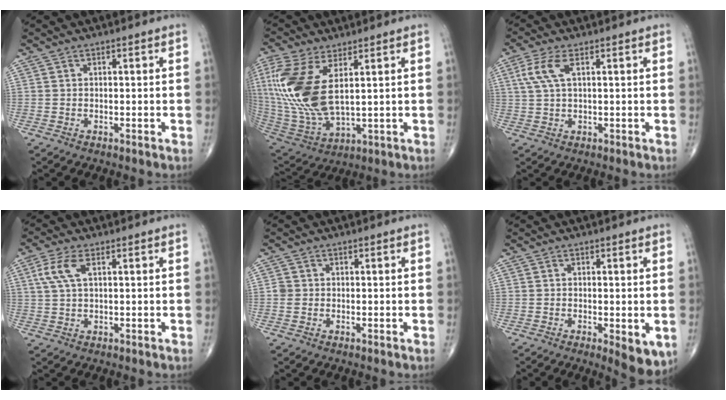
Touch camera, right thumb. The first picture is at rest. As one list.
[{"total": 18.7, "force": [4.7, 8.7, 15.9], "torque": [-0.366, -0.023, 0.101]}, {"total": 5.2, "force": [1.8, 1.9, 4.6], "torque": [-0.119, 0.010, 0.040]}, {"total": 5.2, "force": [1.7, 2.2, 4.4], "torque": [-0.110, 0.010, 0.037]}, {"total": 1.3, "force": [-0.1, 1.3, 0.4], "torque": [-0.002, 0.003, -0.001]}, {"total": 6.1, "force": [-1.9, 2.1, 5.5], "torque": [-0.068, -0.015, -0.023]}]